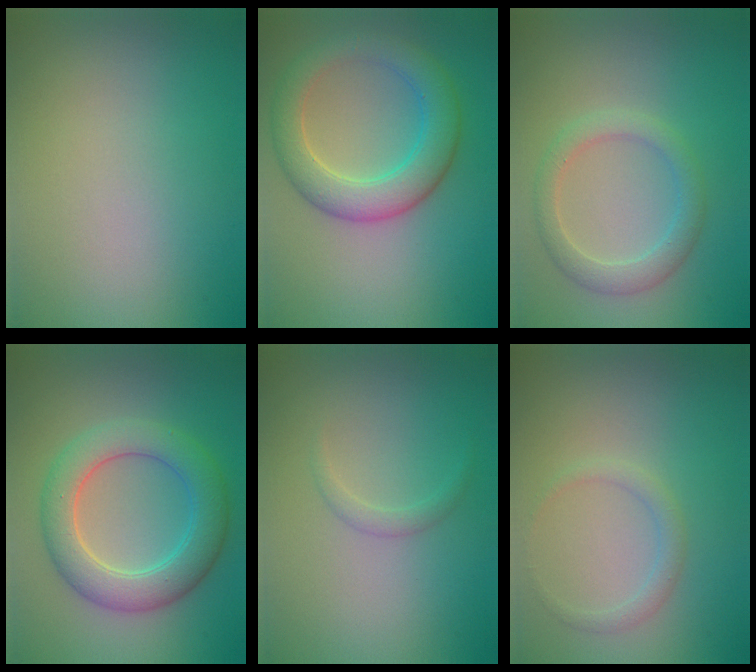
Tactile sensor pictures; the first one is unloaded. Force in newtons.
{"total": 5.4, "press": 5.4, "slide": 0.3}
{"total": 2.8, "press": 2.8, "slide": 0.1}
{"total": 5.6, "press": 5.6, "slide": 0.2}
{"total": 0.9, "press": 0.9, "slide": 0.0}
{"total": 1.3, "press": 1.3, "slide": 0.1}